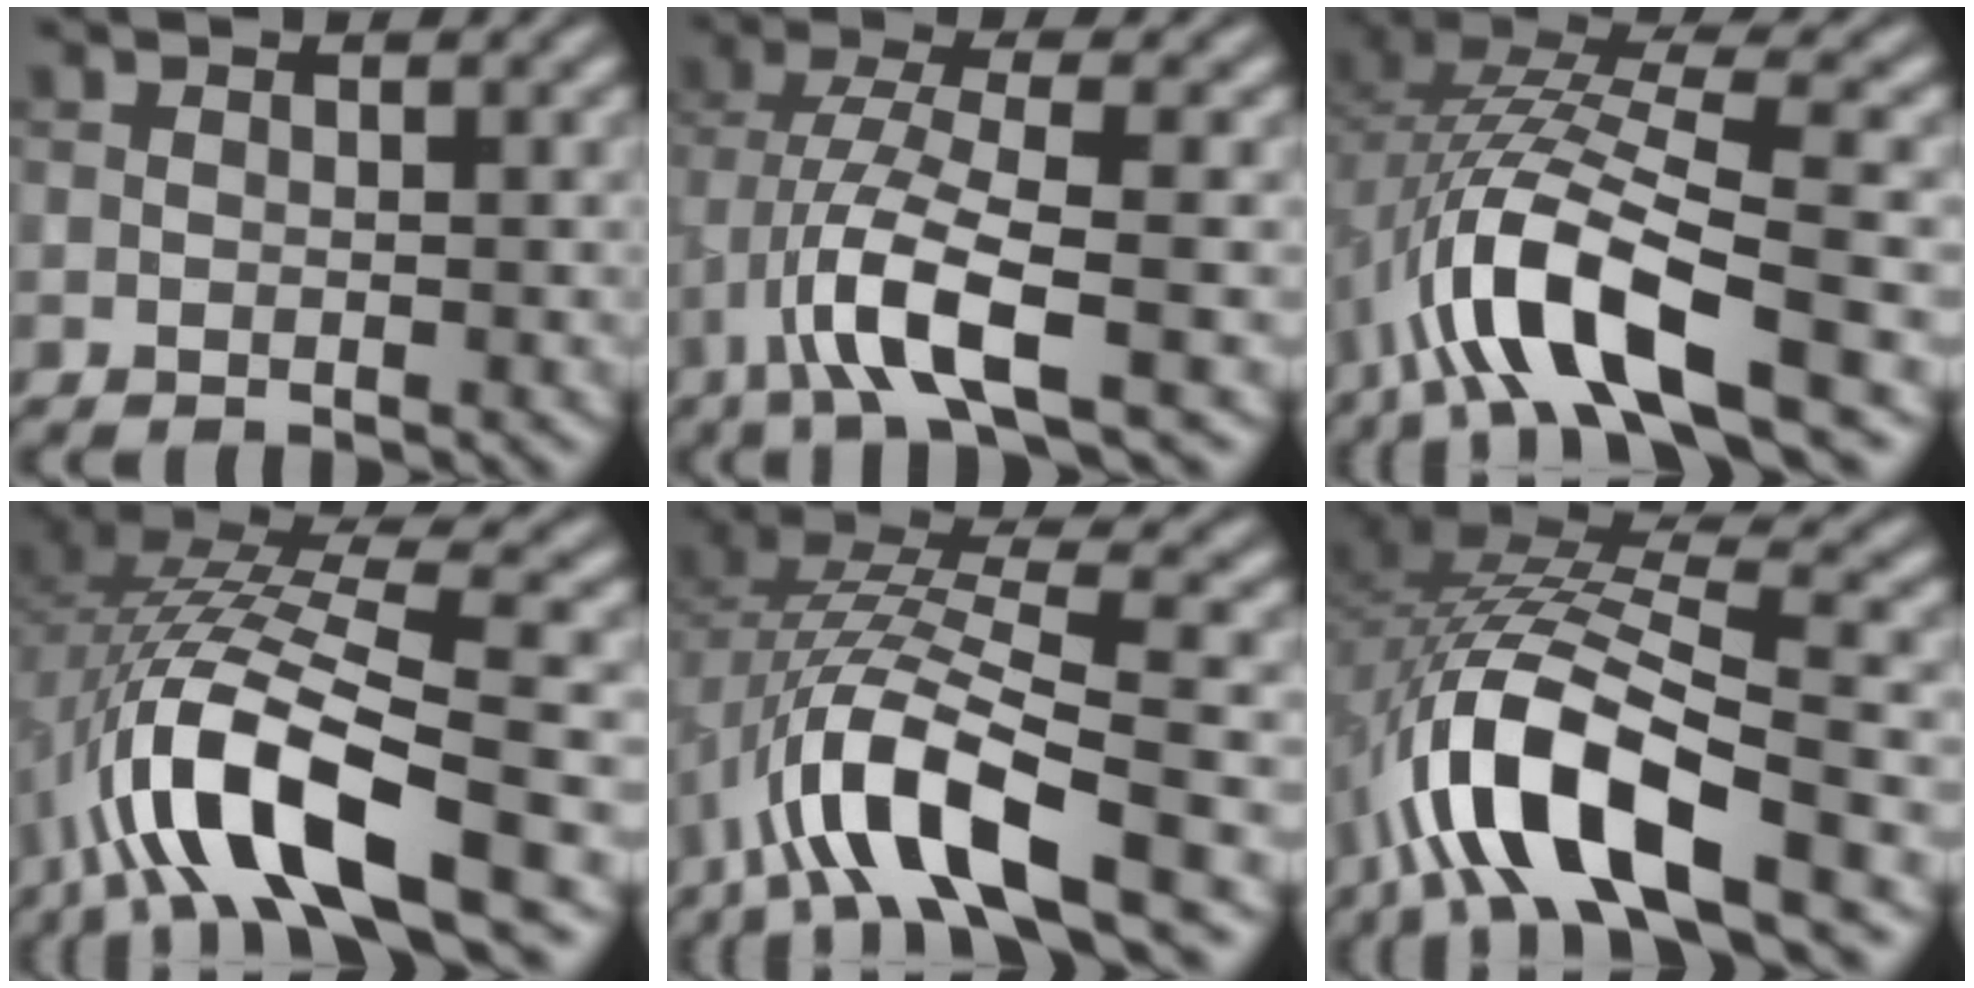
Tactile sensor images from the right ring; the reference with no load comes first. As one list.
[{"total": 6.3, "force": [-2.4, 1.6, 5.6], "torque": [-0.111, 0.005, -0.053]}, {"total": 10.5, "force": [-4.3, 3.6, 8.9], "torque": [-0.179, 0.017, -0.086]}, {"total": 12.0, "force": [-4.4, 4.3, 10.3], "torque": [-0.215, 0.014, -0.084]}, {"total": 9.6, "force": [-4.2, 3.2, 8.0], "torque": [-0.157, 0.015, -0.085]}, {"total": 11.8, "force": [-5.1, 4.7, 9.6], "torque": [-0.194, 0.008, -0.096]}]